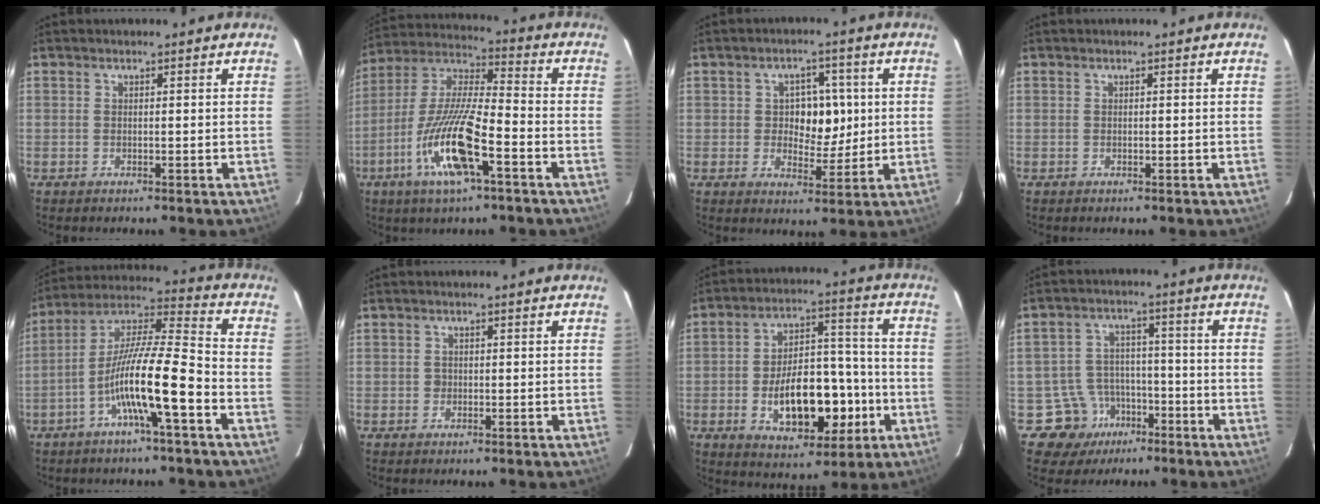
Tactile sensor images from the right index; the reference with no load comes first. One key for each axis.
{"total": 15.6, "fx": -6.4, "fy": 2.6, "fz": 14.0, "tx": -0.287, "ty": -0.011, "tz": -0.119}
{"total": 6.6, "fx": 0.8, "fy": 4.3, "fz": 4.9, "tx": -0.066, "ty": 0.013, "tz": 0.019}
{"total": 0.0}
{"total": 13.7, "fx": -5.3, "fy": 0.5, "fz": 12.6, "tx": -0.237, "ty": 0.013, "tz": -0.099}
{"total": 0.7, "fx": -0.1, "fy": 0.7, "fz": 0.2, "tx": -0.003, "ty": 0.003, "tz": -0.003}
{"total": 15.1, "fx": -4.1, "fy": 7.1, "fz": 12.6, "tx": -0.204, "ty": 0.019, "tz": -0.056}
{"total": 8.6, "fx": -4.2, "fy": 7.5, "fz": 0.1, "tx": 0.004, "ty": 0.031, "tz": -0.056}